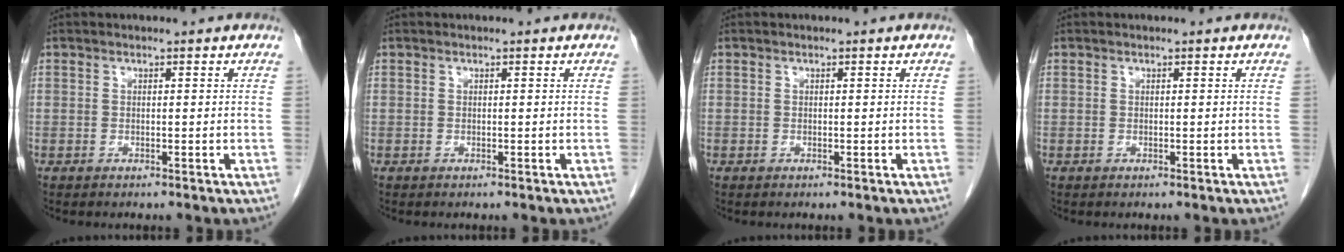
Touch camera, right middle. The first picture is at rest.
{"total": 0.0}
{"total": 0.0}
{"total": 0.0}